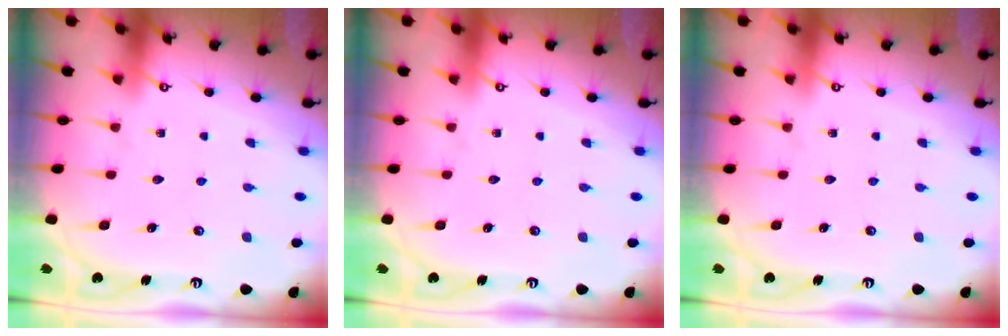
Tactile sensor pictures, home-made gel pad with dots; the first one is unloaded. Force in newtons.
{"total": 0.0}
{"total": 0.0}